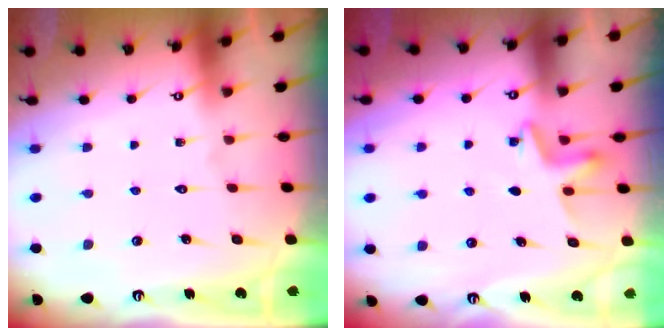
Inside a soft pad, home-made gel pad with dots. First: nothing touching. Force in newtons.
{"total": 4.1, "press": 4.1, "slide": 0.4}